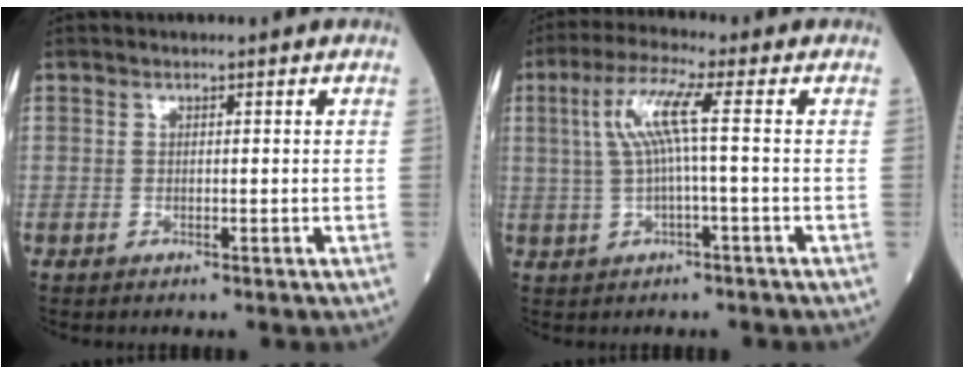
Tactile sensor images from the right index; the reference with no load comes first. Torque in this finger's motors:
{"motor_torque": [1.07, 0.30, 0.51, 0.17]}